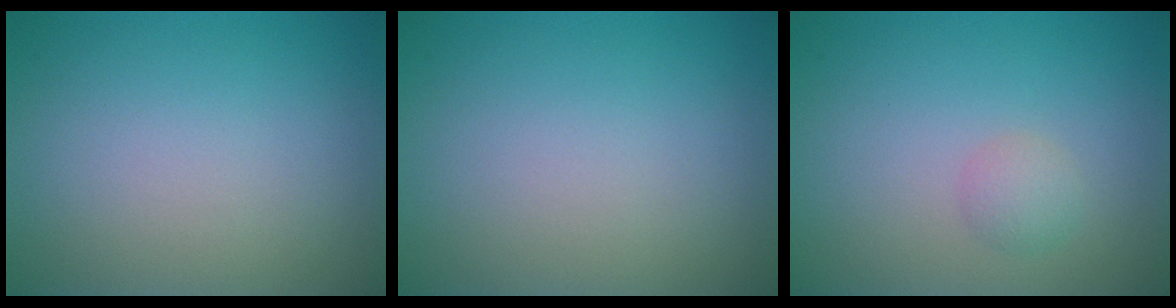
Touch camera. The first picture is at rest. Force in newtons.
{"total": 0.0}
{"total": 1.4, "press": 1.4, "slide": 0.0}